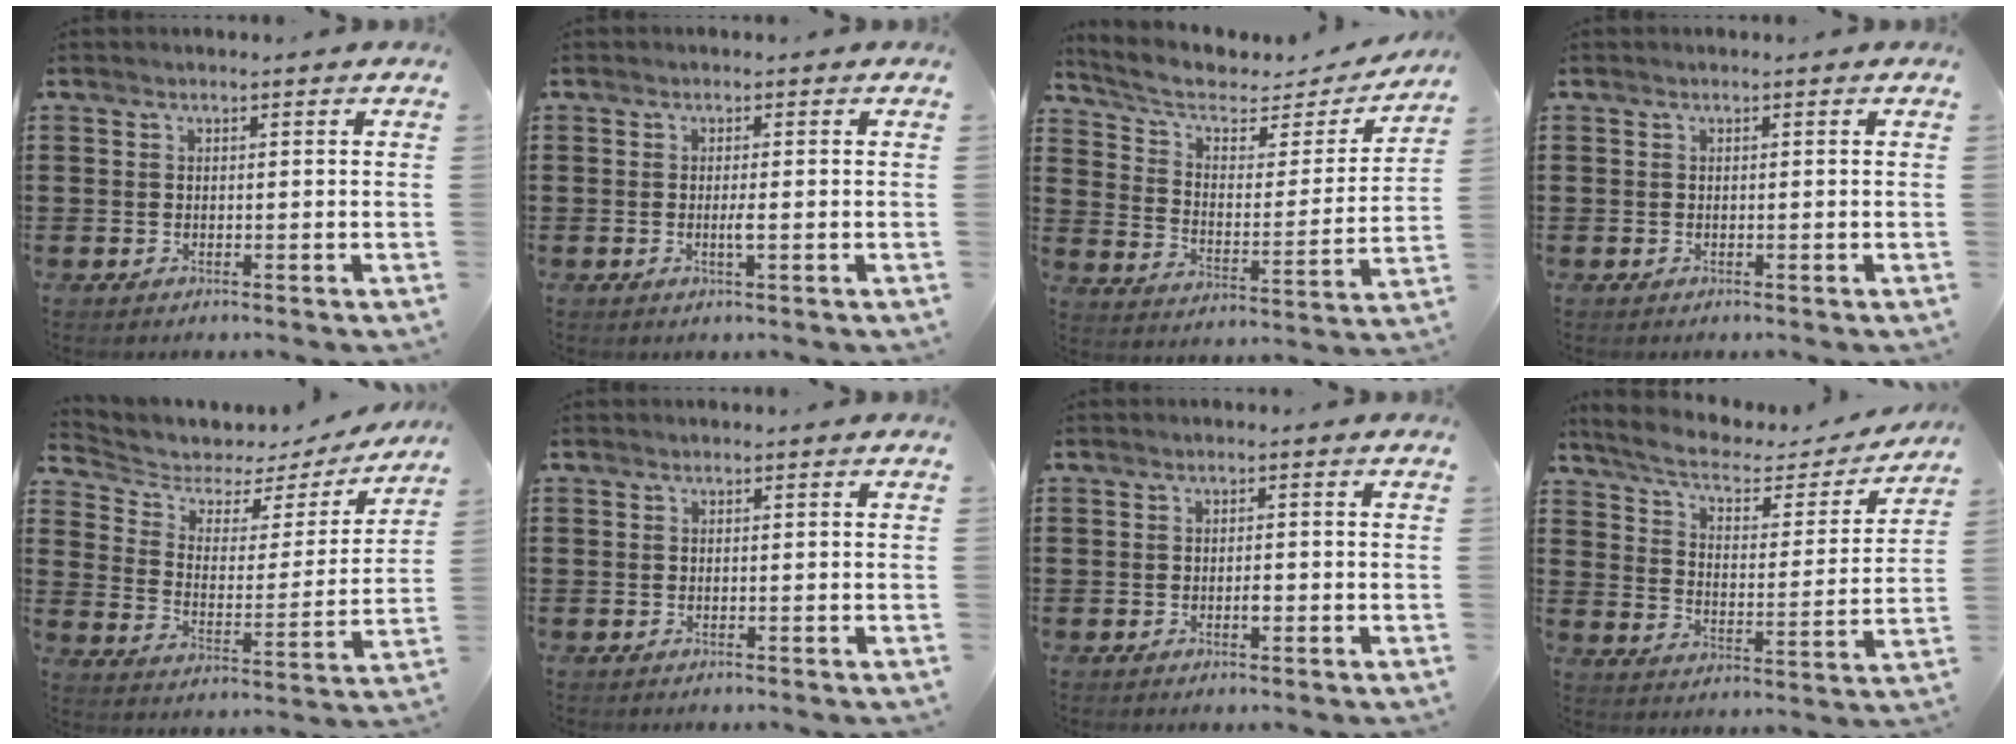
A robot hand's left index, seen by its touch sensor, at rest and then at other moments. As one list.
[{"total": 1.5, "force": [-0.2, 0.0, 1.5], "torque": [-0.028, -0.002, -0.004]}, {"total": 6.4, "force": [4.9, 2.3, 3.2], "torque": [-0.086, -0.030, 0.085]}, {"total": 0.0}, {"total": 4.2, "force": [3.2, 2.4, 1.1], "torque": [-0.048, -0.020, 0.048]}, {"total": 0.0}, {"total": 1.3, "force": [-0.3, 0.4, 1.2], "torque": [-0.023, -0.004, -0.004]}, {"total": 5.3, "force": [4.0, 2.1, 2.8], "torque": [-0.075, -0.023, 0.065]}]